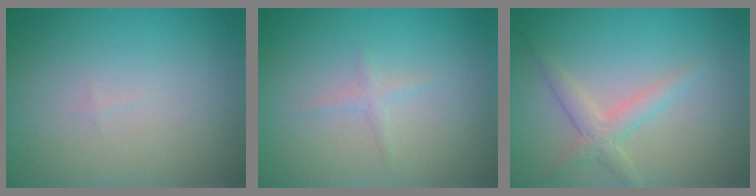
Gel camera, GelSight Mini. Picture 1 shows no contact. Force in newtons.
{"total": 0.8, "press": 0.8, "slide": 0.1}
{"total": 2.2, "press": 2.2, "slide": 0.0}